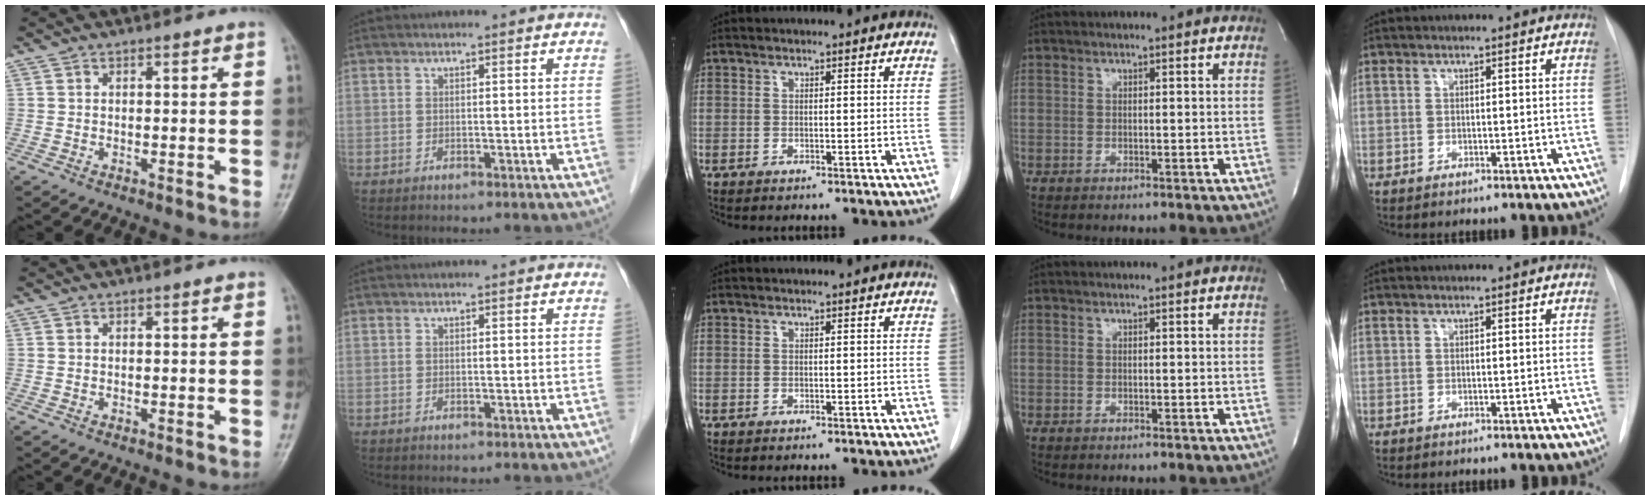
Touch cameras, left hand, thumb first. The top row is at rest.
{}